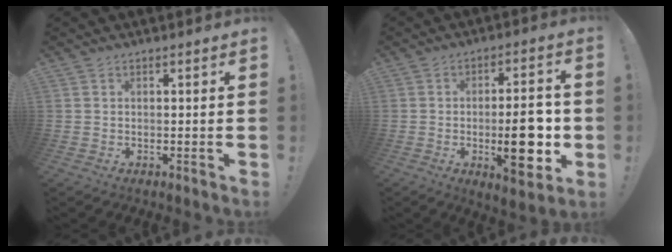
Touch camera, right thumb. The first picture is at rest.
{"total": 14.9, "force": [-2.7, 4.8, 13.9], "torque": [-0.212, 0.001, -0.041]}